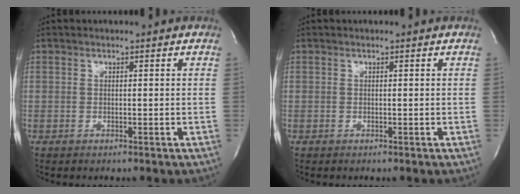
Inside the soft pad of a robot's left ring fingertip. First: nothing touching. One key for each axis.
{"total": 0.0}